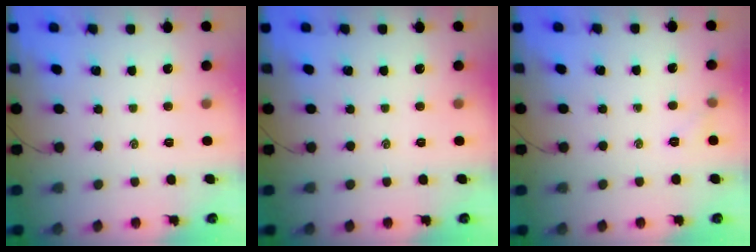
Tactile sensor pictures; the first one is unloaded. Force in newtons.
{"total": 0.0}
{"total": 3.9, "press": 3.7, "slide": 1.1}